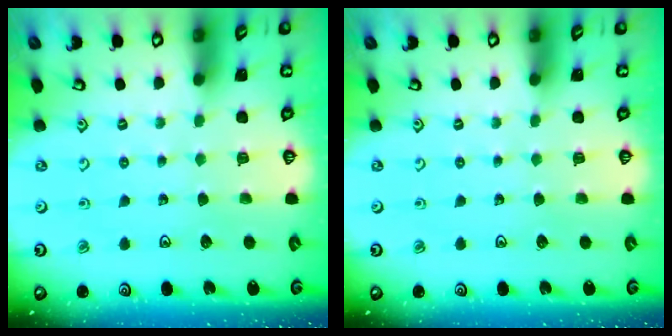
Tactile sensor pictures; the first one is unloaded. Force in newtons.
{"total": 0.0}